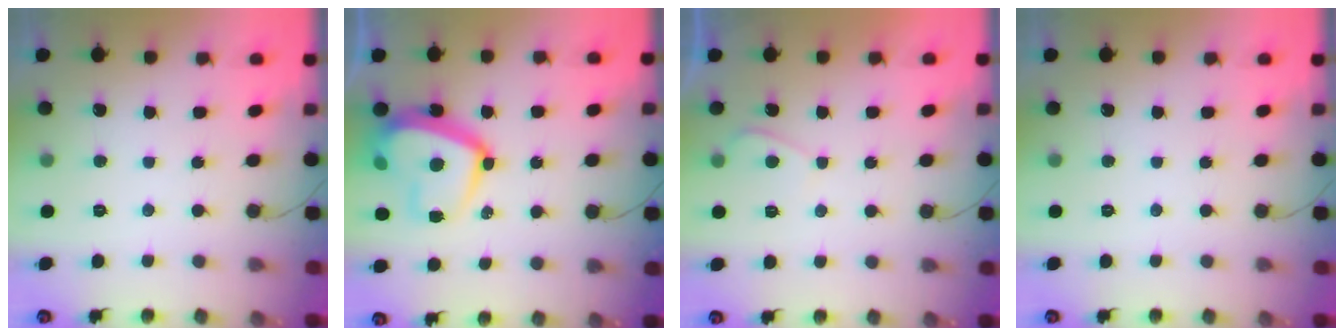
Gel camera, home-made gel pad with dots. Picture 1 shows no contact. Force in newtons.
{"total": 18.2, "press": 18.1, "slide": 1.7}
{"total": 0.7, "press": 0.4, "slide": 0.5}
{"total": 0.0}